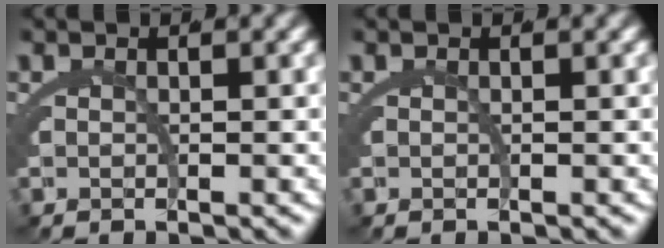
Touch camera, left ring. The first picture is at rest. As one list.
[{"total": 0.0}]